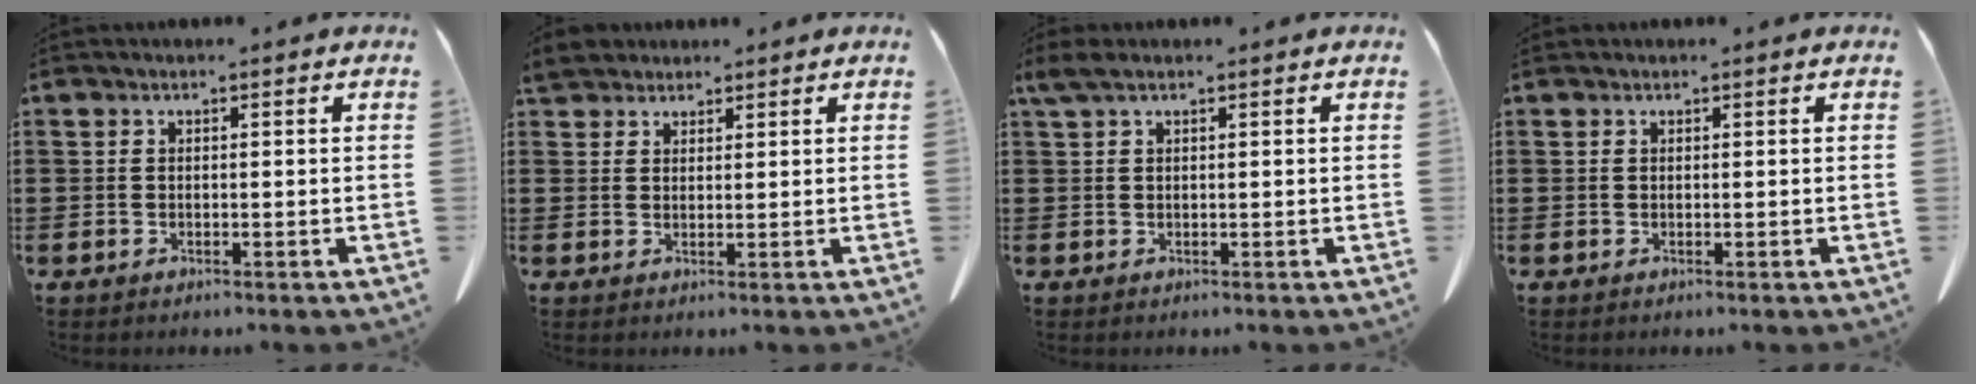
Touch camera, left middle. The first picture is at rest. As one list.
[{"total": 3.5, "force": [3.2, 1.3, 0.7], "torque": [-0.025, 0.002, 0.063]}, {"total": 2.0, "force": [1.2, 0.6, 1.5], "torque": [-0.033, 0.004, 0.021]}, {"total": 0.0}]